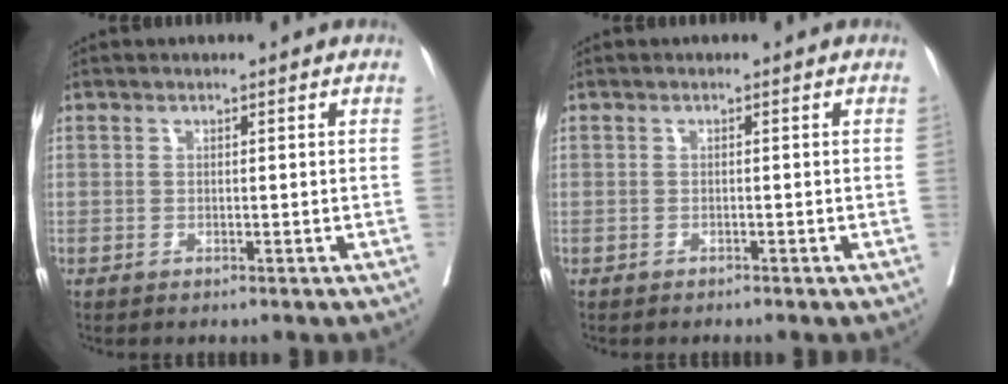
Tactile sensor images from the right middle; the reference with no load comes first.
{"total": 0.0}